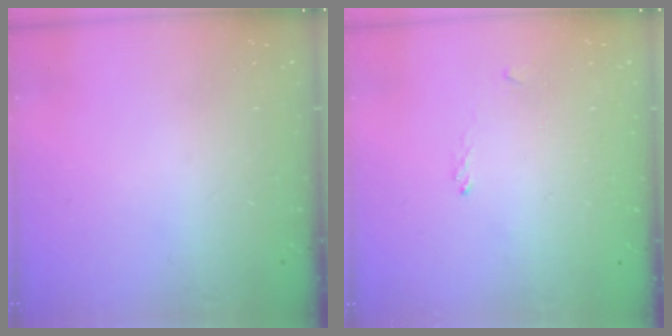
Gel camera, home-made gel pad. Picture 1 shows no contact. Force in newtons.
{"total": 1.1, "press": 1.0, "slide": 0.5}